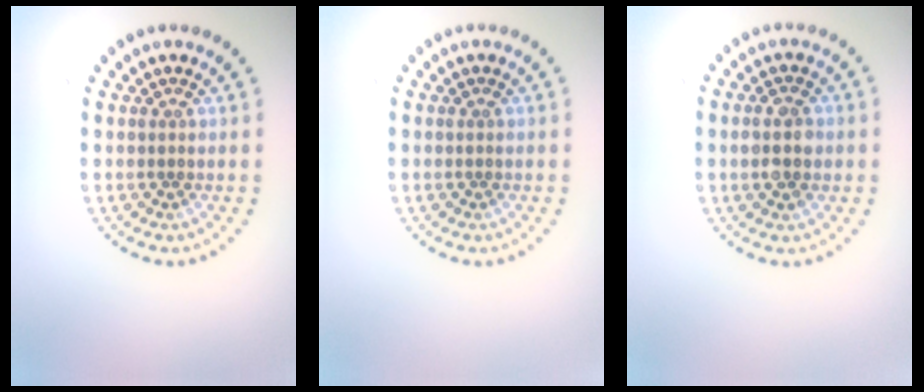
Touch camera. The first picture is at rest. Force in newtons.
{"total": 0.0}
{"total": 2.8, "press": 2.8, "slide": 0.1}